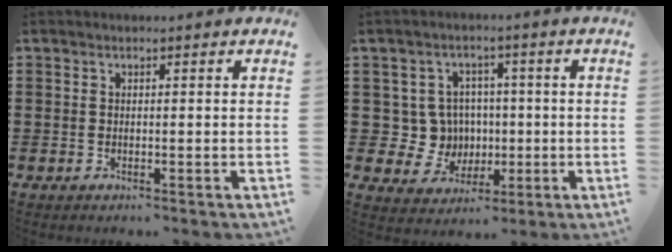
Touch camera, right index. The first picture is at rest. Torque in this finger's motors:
{"motor_torque": [0.18, -0.08, 0.12, -0.01]}